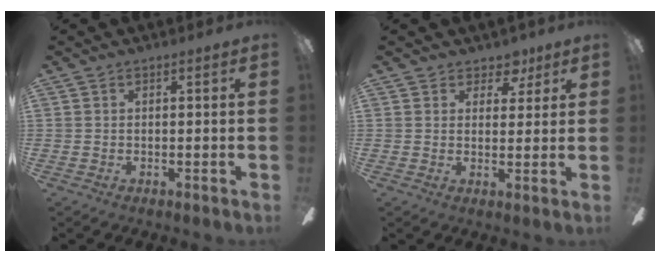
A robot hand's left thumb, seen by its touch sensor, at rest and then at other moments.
{"total": 4.8, "force": [3.4, 3.2, 0.9], "torque": [-0.002, -0.017, 0.058]}